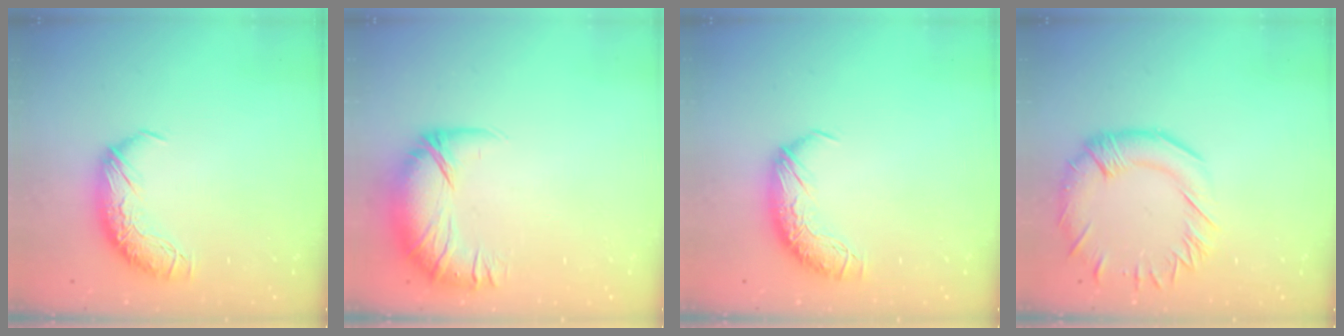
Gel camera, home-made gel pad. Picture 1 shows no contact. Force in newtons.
{"total": 3.2, "press": 0.8, "slide": 3.1}
{"total": 0.0}
{"total": 4.6, "press": 4.4, "slide": 1.4}